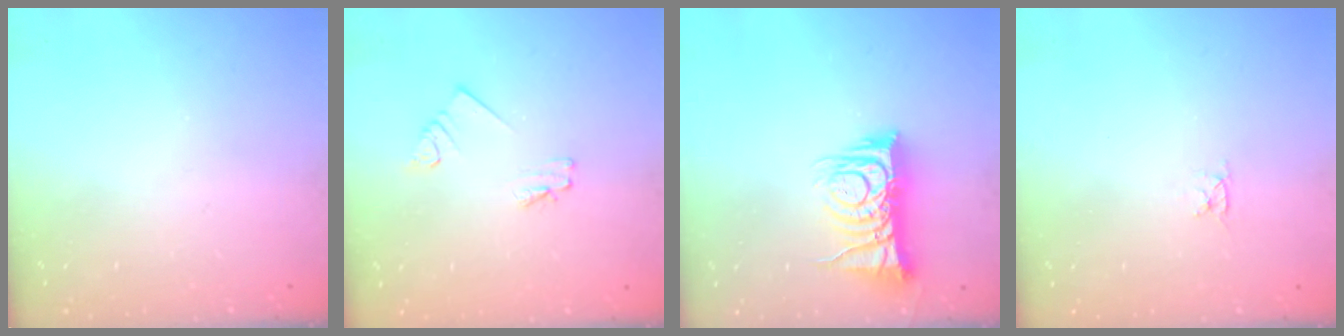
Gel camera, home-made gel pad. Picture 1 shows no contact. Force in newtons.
{"total": 1.6, "press": 1.5, "slide": 0.2}
{"total": 10.8, "press": 10.8, "slide": 0.7}
{"total": 2.8, "press": 2.8, "slide": 0.3}